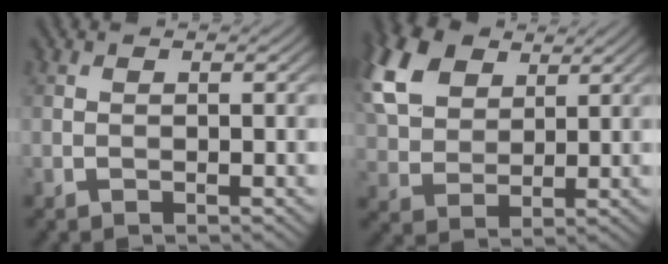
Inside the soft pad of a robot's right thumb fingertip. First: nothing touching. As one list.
[{"total": 11.5, "force": [5.4, 7.4, 7.0], "torque": [-0.200, 0.026, 0.110]}]